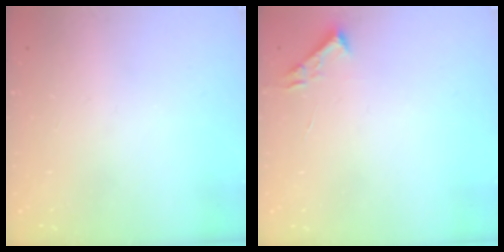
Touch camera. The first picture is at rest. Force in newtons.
{"total": 2.7, "press": 2.7, "slide": 0.4}